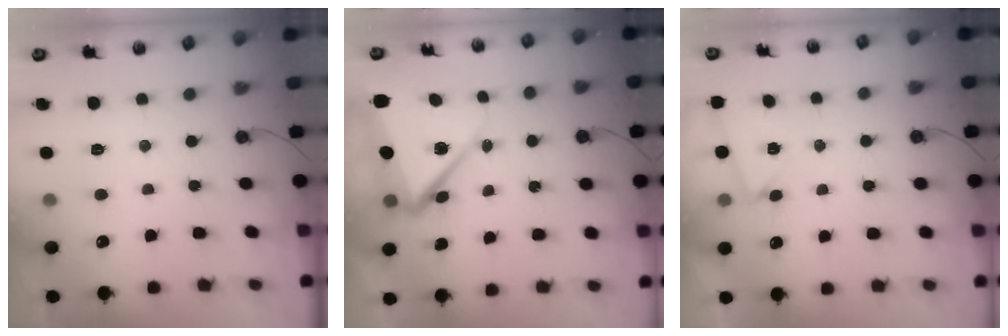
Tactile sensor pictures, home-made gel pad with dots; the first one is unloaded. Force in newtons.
{"total": 9.5, "press": 9.3, "slide": 1.6}
{"total": 3.2, "press": 2.7, "slide": 1.7}